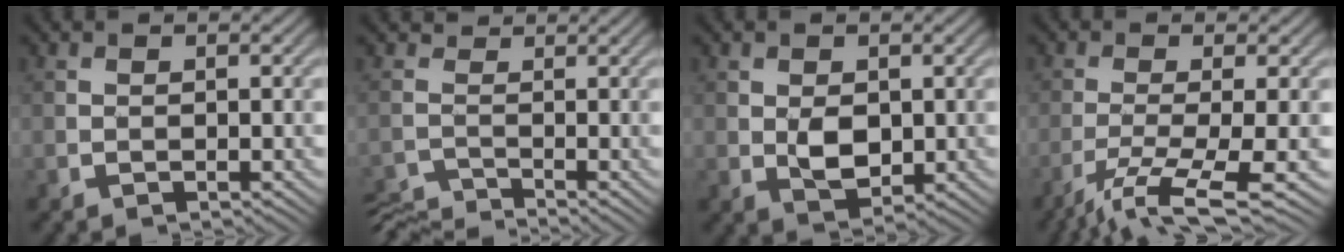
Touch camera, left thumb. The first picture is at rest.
{"total": 3.9, "force": [-3.6, 1.1, 1.2], "torque": [-0.034, -0.018, -0.075]}
{"total": 3.3, "force": [0.1, 2.2, 2.5], "torque": [-0.050, -0.005, 0.007]}
{"total": 7.6, "force": [-4.3, 1.4, 6.1], "torque": [-0.103, -0.008, -0.082]}